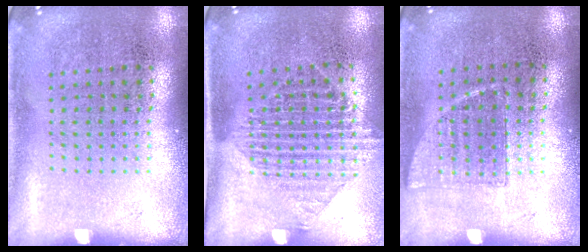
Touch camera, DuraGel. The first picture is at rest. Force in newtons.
{"total": 1.5, "press": 1.3, "slide": 0.9}
{"total": 0.6, "press": 0.6, "slide": 0.3}